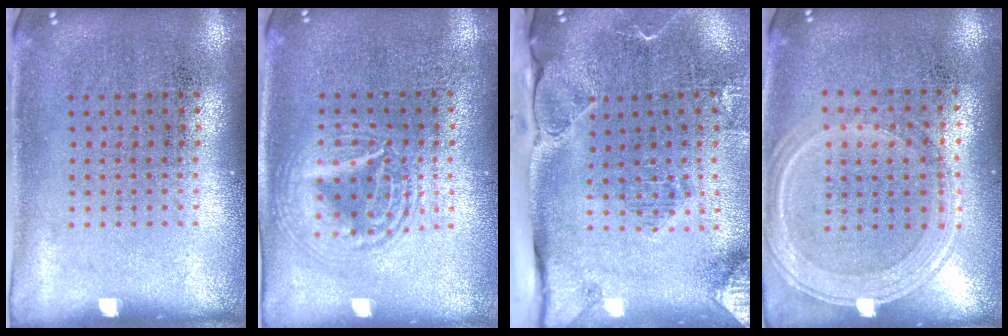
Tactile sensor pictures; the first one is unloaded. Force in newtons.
{"total": 2.2, "press": 2.2, "slide": 0.2}
{"total": 2.8, "press": 2.2, "slide": 1.7}
{"total": 1.2, "press": 1.2, "slide": 0.3}